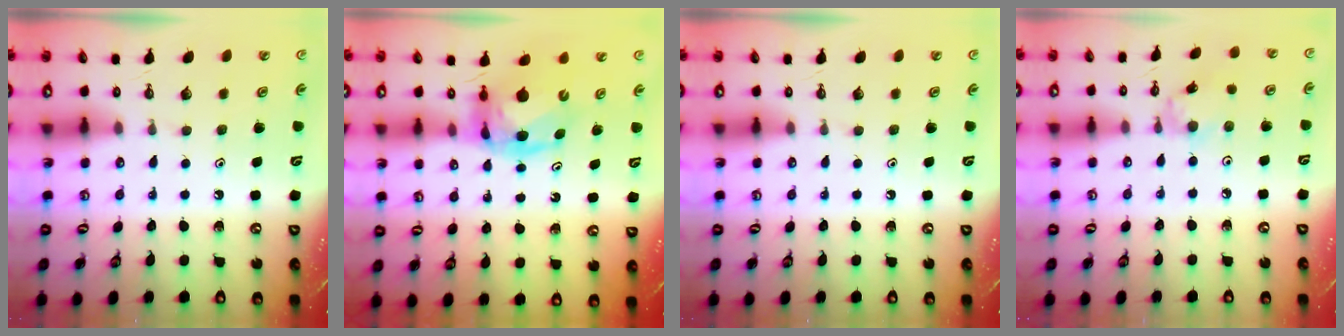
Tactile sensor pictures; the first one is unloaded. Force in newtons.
{"total": 8.1, "press": 8.1, "slide": 1.0}
{"total": 0.0}
{"total": 1.8, "press": 1.7, "slide": 0.1}